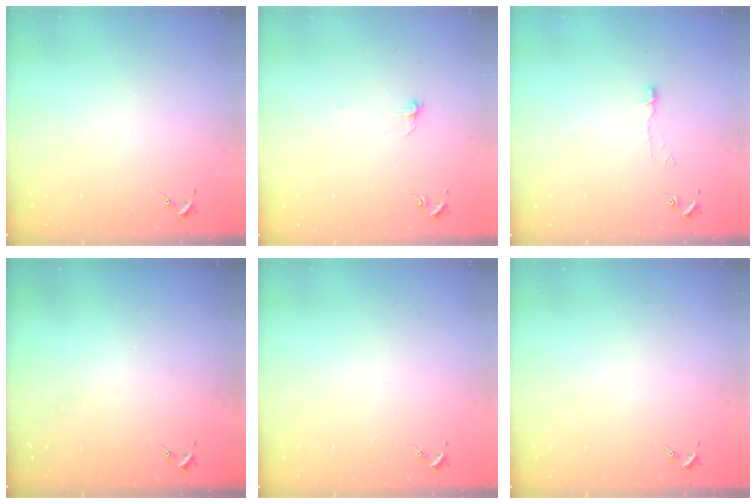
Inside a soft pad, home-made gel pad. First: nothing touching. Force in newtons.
{"total": 3.9, "press": 3.9, "slide": 0.3}
{"total": 4.2, "press": 4.1, "slide": 0.4}
{"total": 0.0}
{"total": 0.0}
{"total": 0.0}